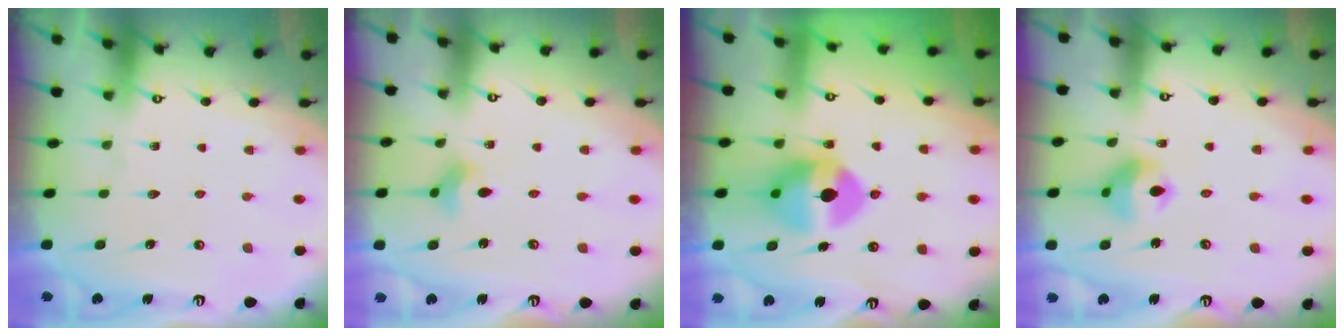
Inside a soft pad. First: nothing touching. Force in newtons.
{"total": 3.6, "press": 3.6, "slide": 0.6}
{"total": 10.2, "press": 10.1, "slide": 1.5}
{"total": 9.7, "press": 9.7, "slide": 1.3}